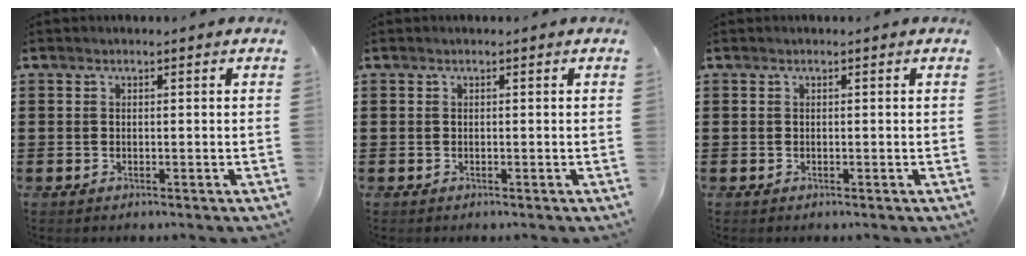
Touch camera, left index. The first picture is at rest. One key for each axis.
{"total": 0.0}
{"total": 0.0}